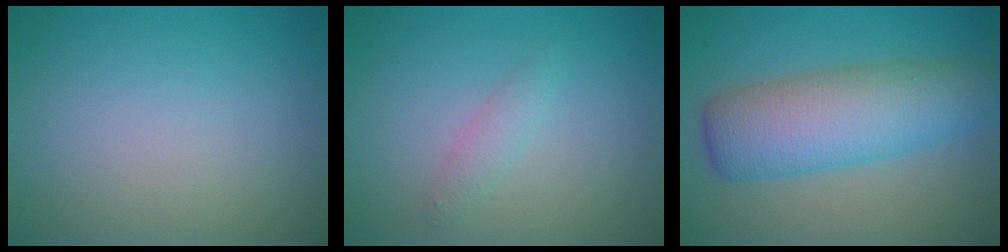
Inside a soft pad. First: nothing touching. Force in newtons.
{"total": 1.4, "press": 1.4, "slide": 0.0}
{"total": 7.8, "press": 7.8, "slide": 0.1}